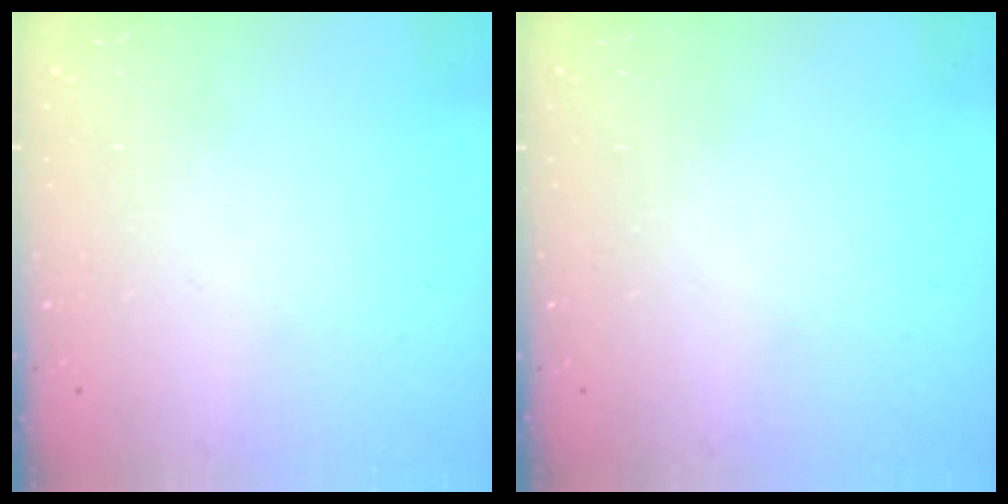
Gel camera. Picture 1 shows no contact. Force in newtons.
{"total": 0.0}